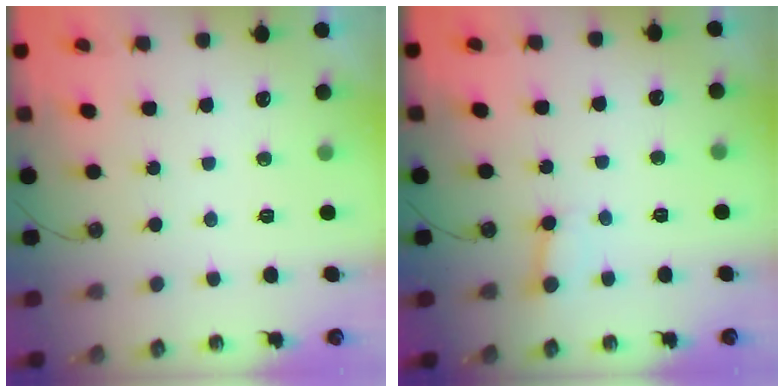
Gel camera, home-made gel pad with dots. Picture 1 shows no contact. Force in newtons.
{"total": 2.4, "press": 2.4, "slide": 0.0}